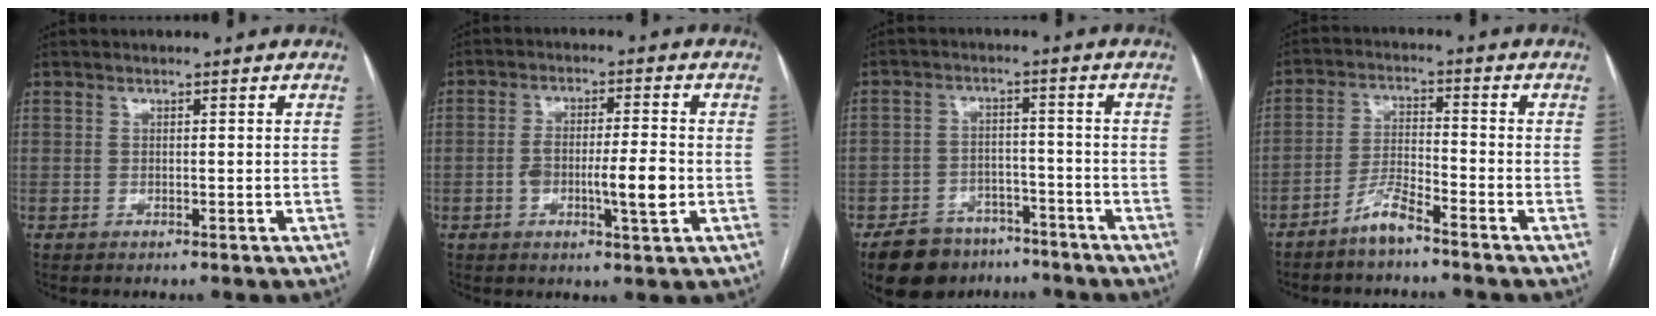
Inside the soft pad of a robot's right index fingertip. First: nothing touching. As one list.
[{"total": 7.4, "force": [-1.7, 1.1, 7.1], "torque": [-0.124, 0.004, -0.027]}, {"total": 10.7, "force": [-8.3, 5.9, 3.2], "torque": [-0.052, 0.007, -0.130]}, {"total": 5.0, "force": [-4.0, 0.4, 2.9], "torque": [-0.060, -0.004, -0.082]}]